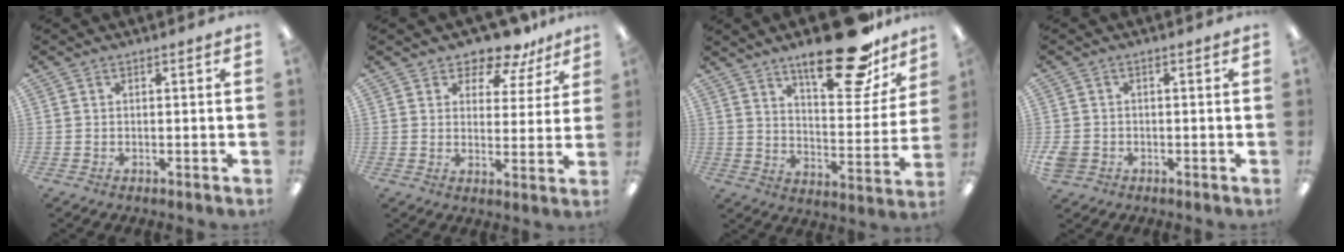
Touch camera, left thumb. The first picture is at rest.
{"total": 7.3, "force": [6.6, 3.0, 1.3], "torque": [-0.019, -0.056, 0.118]}
{"total": 22.1, "force": [15.6, 7.9, 13.4], "torque": [-0.184, -0.097, 0.254]}
{"total": 2.6, "force": [-1.2, 2.2, 0.7], "torque": [-0.017, 0.001, -0.024]}